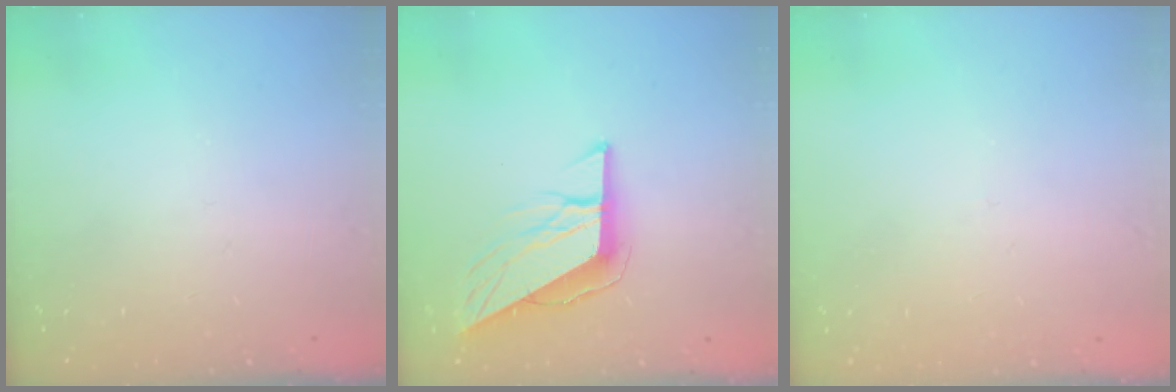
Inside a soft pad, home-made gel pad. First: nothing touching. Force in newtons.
{"total": 10.2, "press": 10.2, "slide": 0.6}
{"total": 2.7, "press": 2.7, "slide": 0.3}